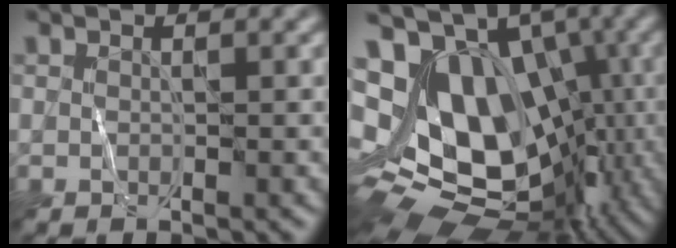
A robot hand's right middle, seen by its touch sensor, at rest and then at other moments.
{"total": 15.7, "force": [1.0, 11.0, 11.2], "torque": [-0.163, 0.001, 0.038]}